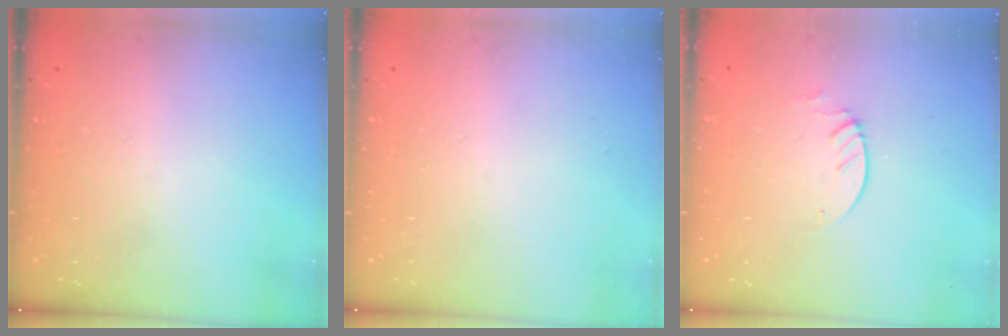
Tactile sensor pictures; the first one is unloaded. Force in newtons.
{"total": 0.0}
{"total": 2.3, "press": 2.3, "slide": 0.2}